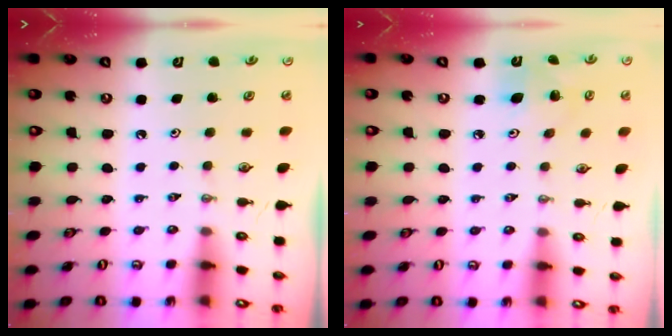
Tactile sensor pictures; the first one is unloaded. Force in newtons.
{"total": 7.8, "press": 7.7, "slide": 1.3}